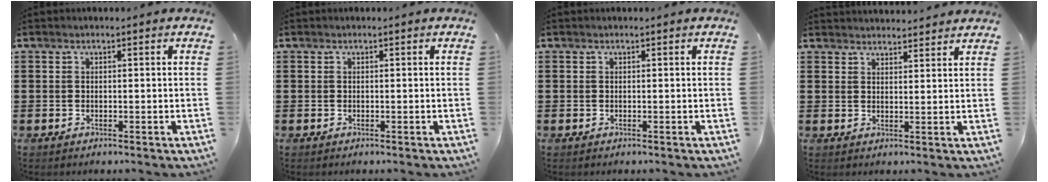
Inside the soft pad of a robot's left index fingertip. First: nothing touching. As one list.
[{"total": 0.0}, {"total": 0.0}, {"total": 2.5, "force": [2.5, 0.0, -0.3], "torque": [-0.002, -0.007, 0.049]}]